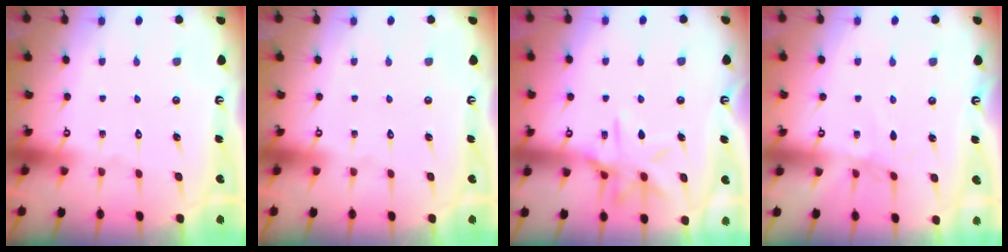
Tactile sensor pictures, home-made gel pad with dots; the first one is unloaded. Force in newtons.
{"total": 0.0}
{"total": 12.6, "press": 12.6, "slide": 1.0}
{"total": 1.4, "press": 1.3, "slide": 0.3}